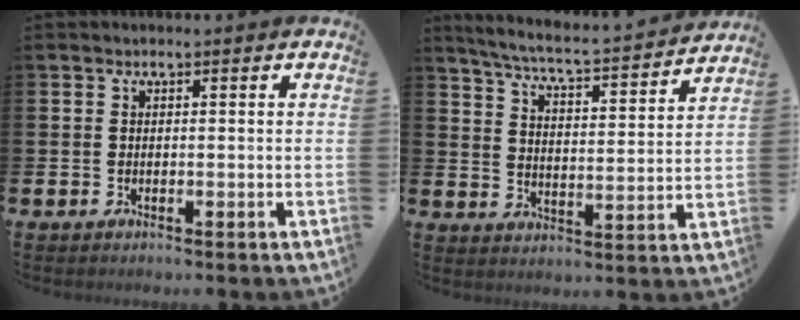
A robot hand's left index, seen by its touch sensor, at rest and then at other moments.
{"total": 5.7, "force": [5.3, 0.2, 1.9], "torque": [-0.062, -0.046, 0.086]}